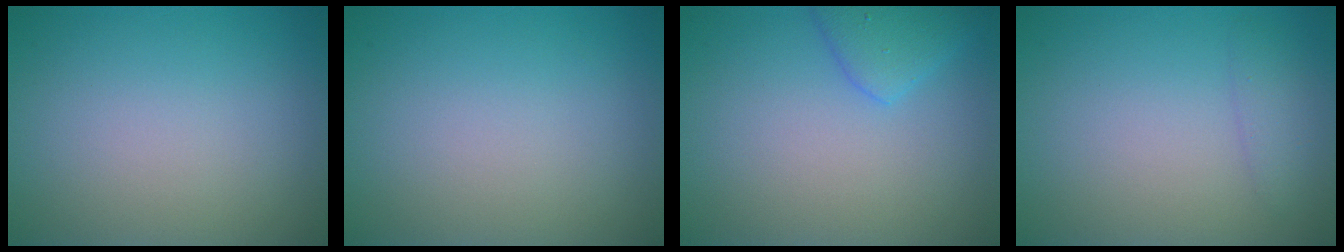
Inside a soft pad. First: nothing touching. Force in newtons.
{"total": 0.0}
{"total": 2.5, "press": 2.4, "slide": 0.3}
{"total": 1.3, "press": 1.3, "slide": 0.0}